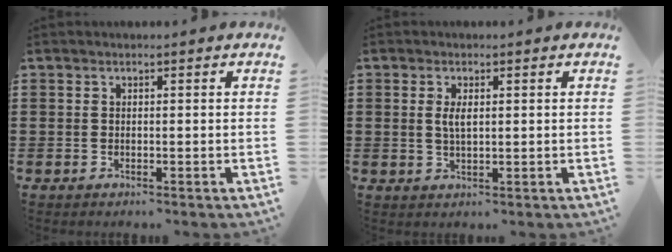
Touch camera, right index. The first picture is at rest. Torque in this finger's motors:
{"motor_torque": [0.18, 0.00, 0.12, 0.09]}